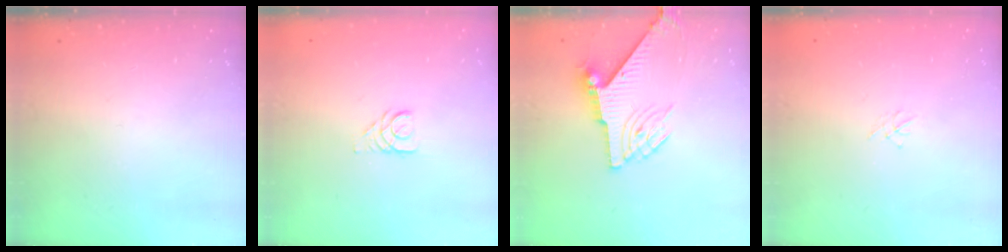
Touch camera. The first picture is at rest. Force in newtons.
{"total": 2.7, "press": 2.7, "slide": 0.2}
{"total": 9.6, "press": 9.5, "slide": 1.0}
{"total": 1.5, "press": 1.4, "slide": 0.4}